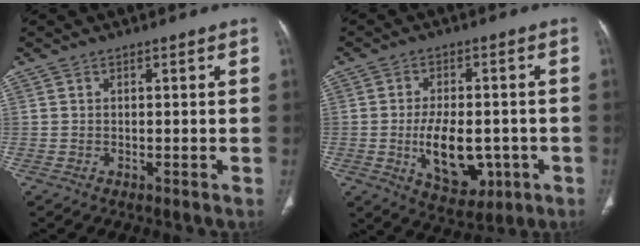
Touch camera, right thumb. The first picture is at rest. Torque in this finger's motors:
{"motor_torque": [2.76, 2.25, 1.54, -0.61, 0.37]}